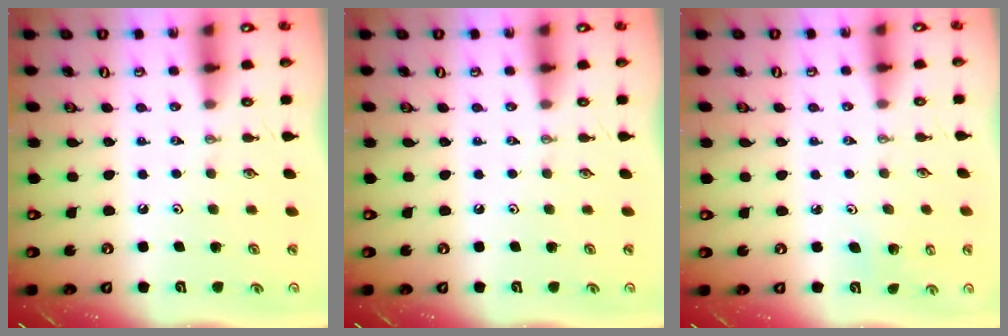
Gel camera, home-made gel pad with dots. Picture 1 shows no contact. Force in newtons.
{"total": 0.0}
{"total": 2.3, "press": 2.3, "slide": 0.2}